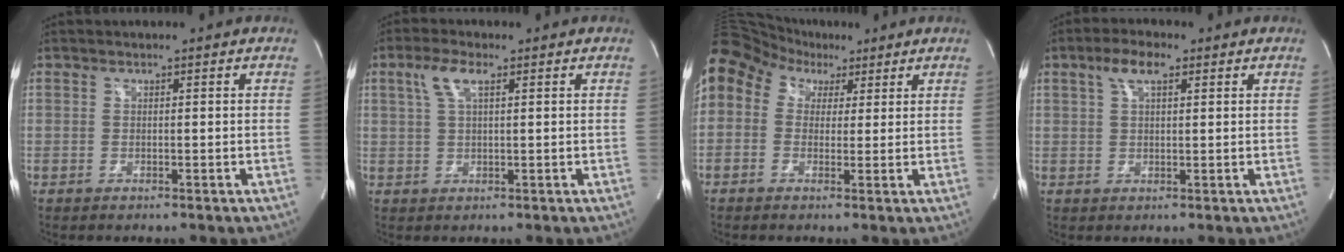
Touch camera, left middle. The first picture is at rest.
{"total": 4.1, "force": [1.8, 1.0, 3.5], "torque": [-0.081, 0.014, 0.040]}
{"total": 15.7, "force": [7.3, 11.9, 7.3], "torque": [-0.205, 0.097, 0.136]}
{"total": 4.5, "force": [2.4, 1.5, 3.6], "torque": [-0.077, 0.017, 0.046]}